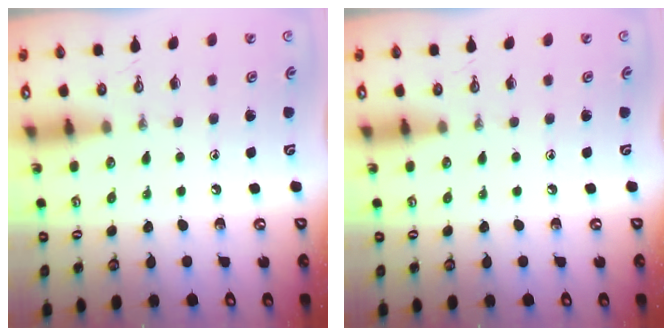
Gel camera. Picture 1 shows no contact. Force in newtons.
{"total": 0.0}